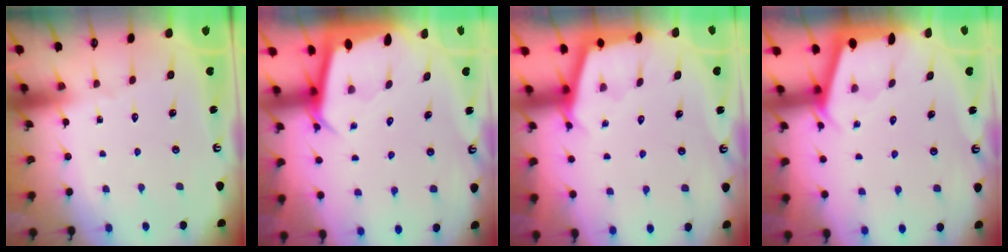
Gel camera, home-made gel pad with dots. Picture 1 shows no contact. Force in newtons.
{"total": 3.5, "press": 3.5, "slide": 0.3}
{"total": 3.0, "press": 2.9, "slide": 0.3}
{"total": 2.2, "press": 2.2, "slide": 0.1}